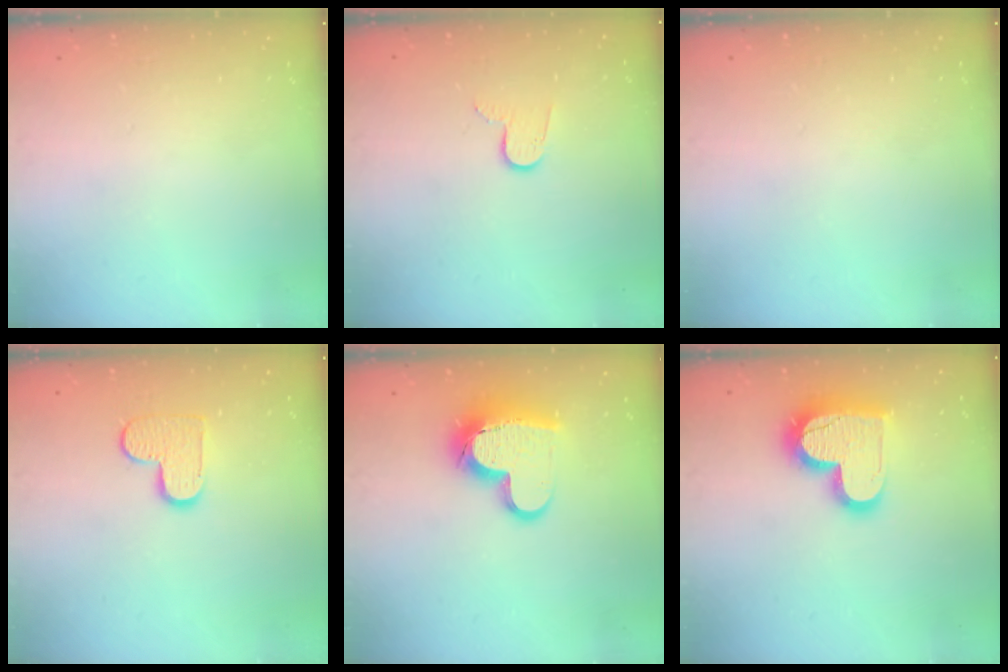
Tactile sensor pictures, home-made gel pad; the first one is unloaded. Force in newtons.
{"total": 6.0, "press": 6.0, "slide": 0.5}
{"total": 0.0}
{"total": 8.9, "press": 8.9, "slide": 0.4}
{"total": 15.0, "press": 14.9, "slide": 1.2}
{"total": 17.0, "press": 16.9, "slide": 1.3}